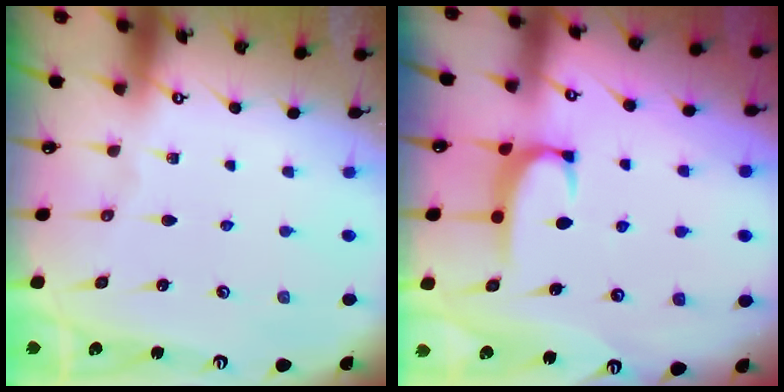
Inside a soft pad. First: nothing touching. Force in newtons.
{"total": 1.5, "press": 1.4, "slide": 0.4}